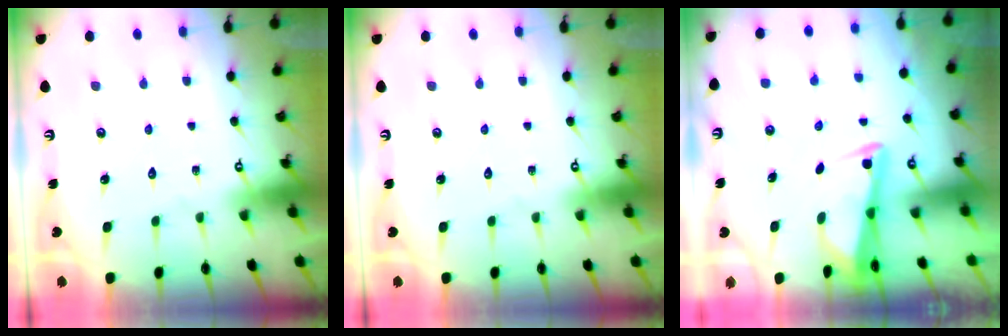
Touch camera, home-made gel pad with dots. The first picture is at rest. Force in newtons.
{"total": 0.0}
{"total": 2.7, "press": 2.7, "slide": 0.3}